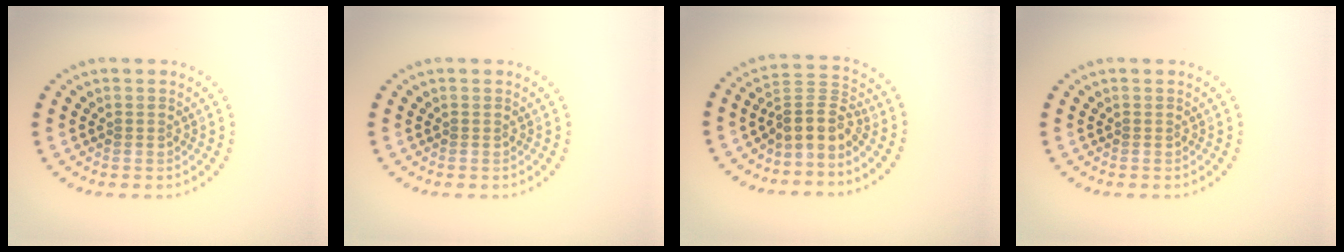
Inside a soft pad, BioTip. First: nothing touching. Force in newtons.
{"total": 0.0}
{"total": 3.5, "press": 2.6, "slide": 2.3}
{"total": 0.0}